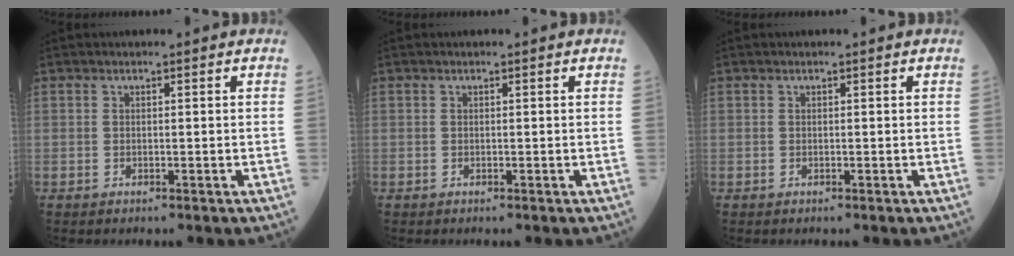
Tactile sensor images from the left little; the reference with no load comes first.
{"total": 0.0}
{"total": 0.0}